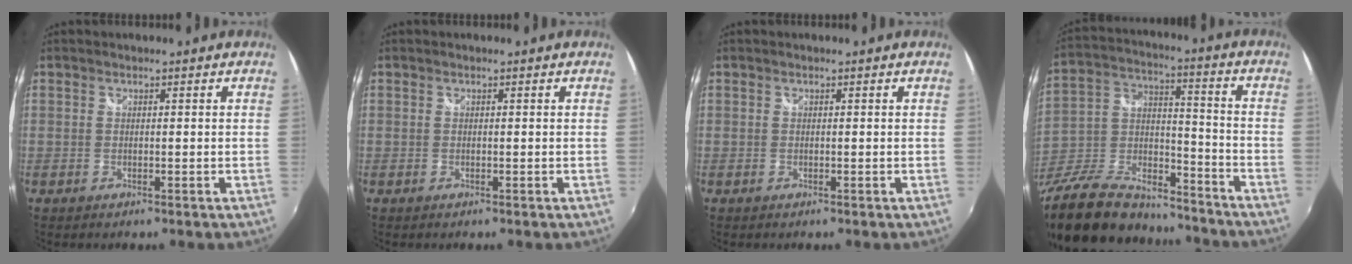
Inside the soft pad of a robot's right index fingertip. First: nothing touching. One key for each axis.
{"total": 0.0}
{"total": 0.0}
{"total": 27.4, "fx": -20.1, "fy": 12.2, "fz": 14.0, "tx": -0.314, "ty": 0.011, "tz": -0.323}